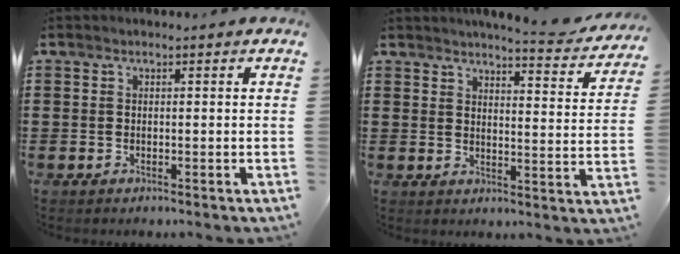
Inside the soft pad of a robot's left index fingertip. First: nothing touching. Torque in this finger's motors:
{"motor_torque": [2.14, 0.00, 0.34, 0.08]}